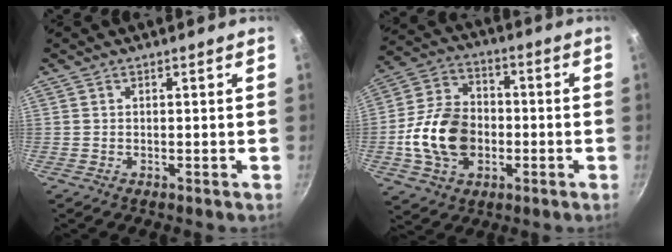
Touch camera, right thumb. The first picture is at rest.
{"total": 15.6, "force": [-2.6, 11.3, 10.3], "torque": [-0.172, 0.026, -0.051]}